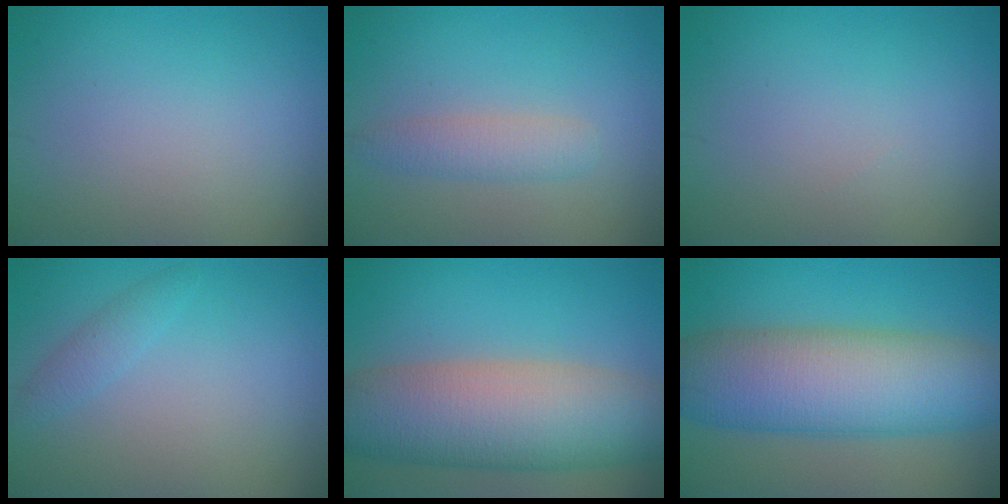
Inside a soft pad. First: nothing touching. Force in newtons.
{"total": 2.3, "press": 2.3, "slide": 0.1}
{"total": 0.0}
{"total": 1.4, "press": 1.4, "slide": 0.1}
{"total": 11.1, "press": 11.1, "slide": 0.6}
{"total": 11.2, "press": 11.2, "slide": 0.2}